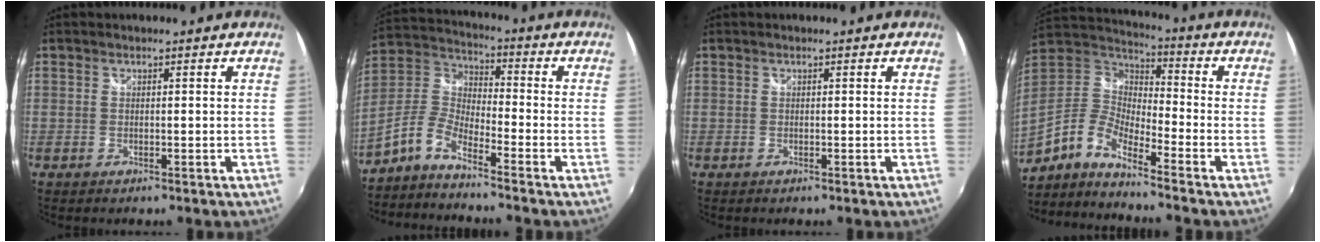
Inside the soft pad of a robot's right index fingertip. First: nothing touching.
{"total": 7.5, "force": [-5.6, 1.7, 4.7], "torque": [-0.112, 0.011, -0.124]}
{"total": 0.0}
{"total": 10.3, "force": [-6.6, 3.1, 7.3], "torque": [-0.133, -0.008, -0.138]}